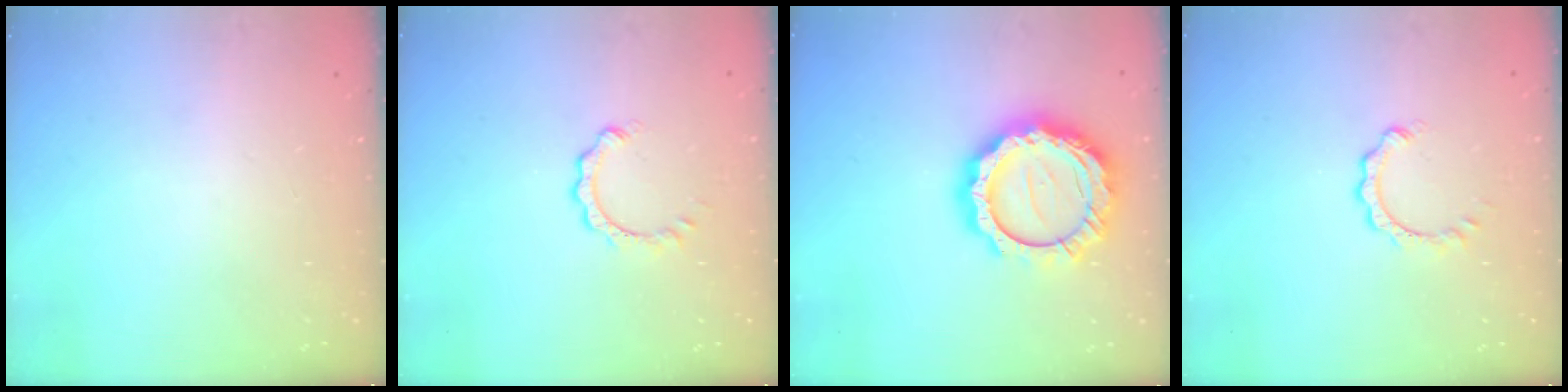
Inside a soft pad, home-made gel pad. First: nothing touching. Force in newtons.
{"total": 1.9, "press": 1.9, "slide": 0.2}
{"total": 18.4, "press": 18.4, "slide": 1.5}
{"total": 1.9, "press": 1.9, "slide": 0.2}